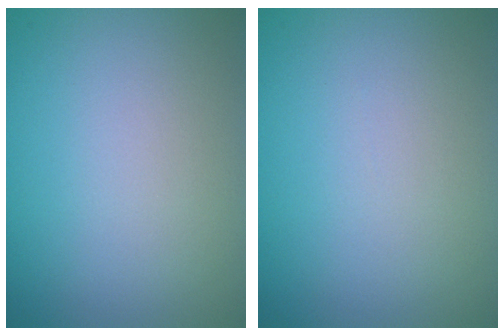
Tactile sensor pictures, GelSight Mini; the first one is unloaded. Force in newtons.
{"total": 0.0}